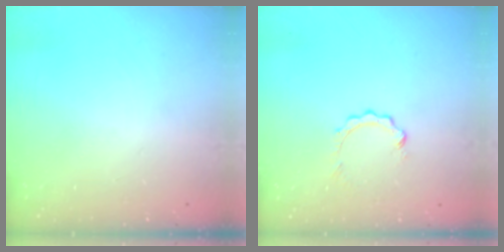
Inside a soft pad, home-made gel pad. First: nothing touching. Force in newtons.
{"total": 2.6, "press": 2.6, "slide": 0.3}